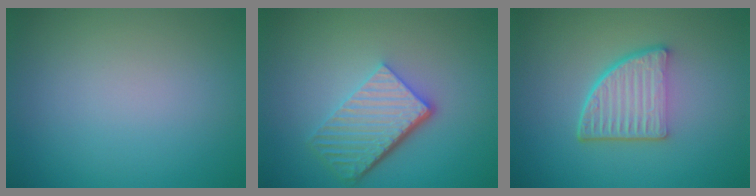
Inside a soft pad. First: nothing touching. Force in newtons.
{"total": 5.7, "press": 3.9, "slide": 4.1}
{"total": 5.3, "press": 3.7, "slide": 3.8}